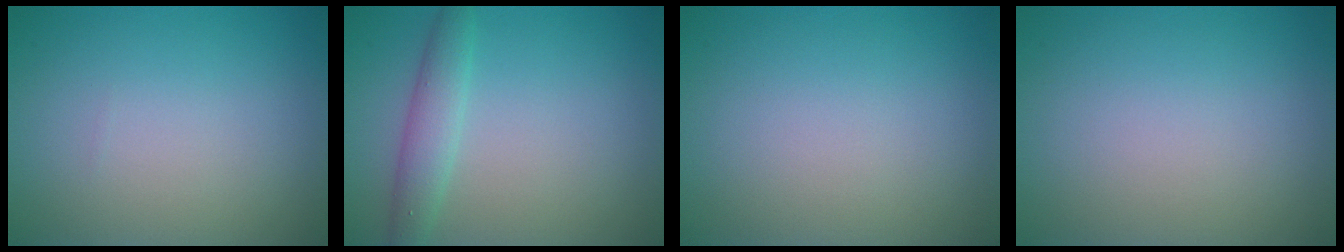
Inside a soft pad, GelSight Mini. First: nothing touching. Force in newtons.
{"total": 2.6, "press": 2.6, "slide": 0.1}
{"total": 0.0}
{"total": 0.0}